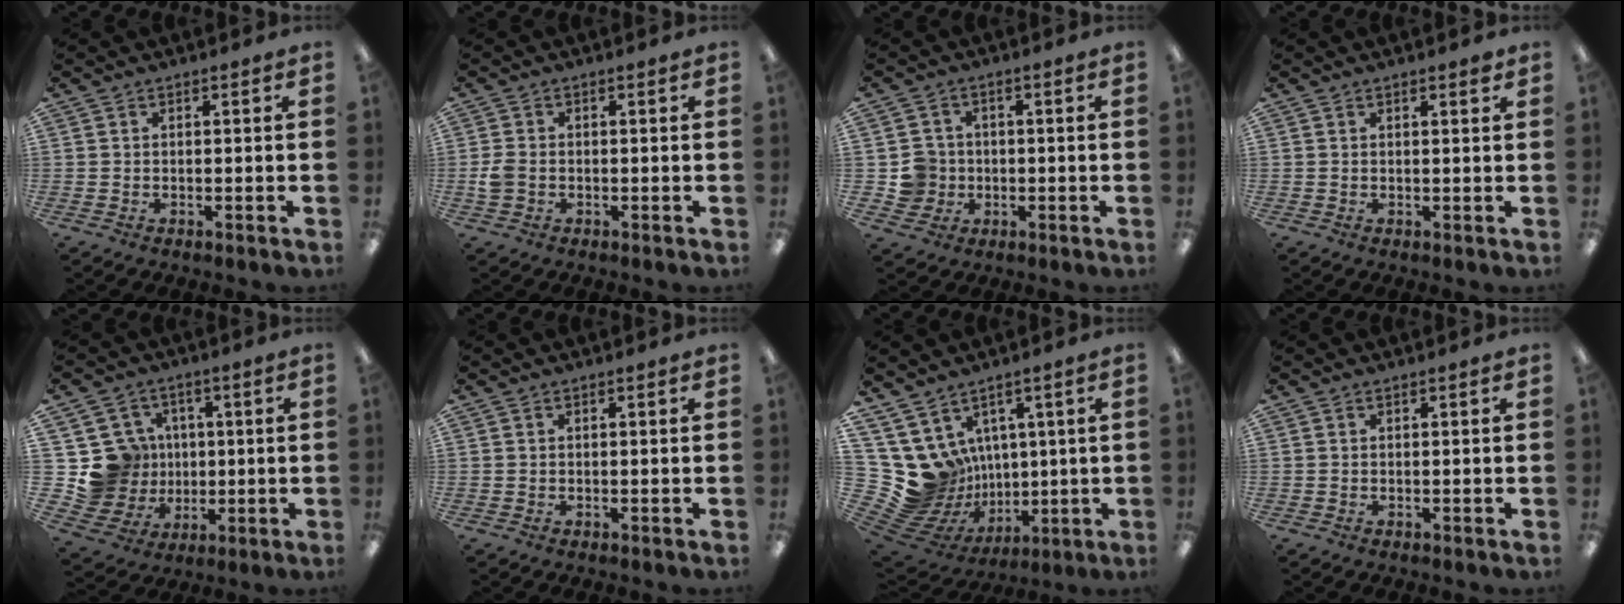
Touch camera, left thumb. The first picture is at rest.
{"total": 3.2, "force": [-0.7, 2.4, 2.0], "torque": [-0.040, 0.003, -0.014]}
{"total": 5.9, "force": [-0.6, 5.9, 0.8], "torque": [-0.025, 0.011, -0.007]}
{"total": 1.0, "force": [0.9, 0.1, 0.4], "torque": [0.000, -0.004, 0.013]}
{"total": 14.1, "force": [1.8, 13.6, 3.2], "torque": [-0.091, 0.000, 0.054]}
{"total": 0.0}
{"total": 14.5, "force": [2.1, 13.6, 4.5], "torque": [-0.138, -0.052, 0.066]}
{"total": 0.0}